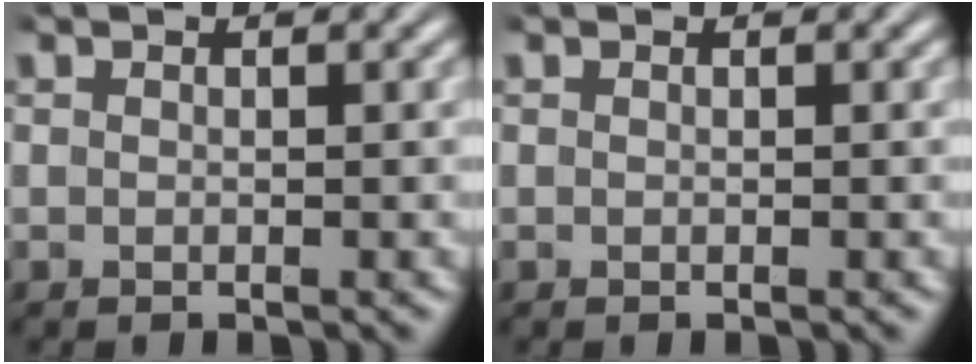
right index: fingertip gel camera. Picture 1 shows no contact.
{"total": 0.0}